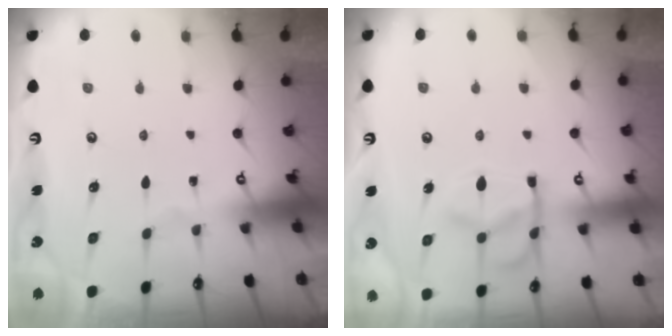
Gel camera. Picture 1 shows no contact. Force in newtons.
{"total": 10.9, "press": 10.8, "slide": 1.4}